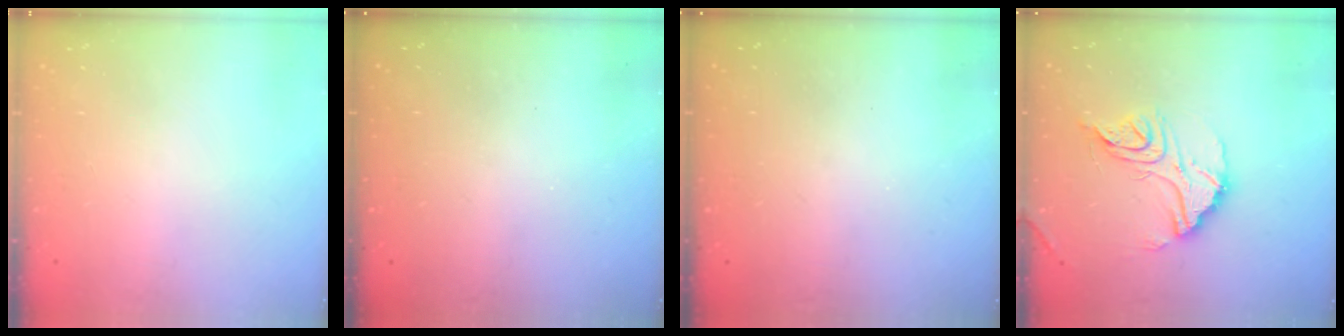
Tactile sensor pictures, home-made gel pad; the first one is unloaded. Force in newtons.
{"total": 3.2, "press": 3.2, "slide": 0.2}
{"total": 3.3, "press": 3.3, "slide": 0.1}
{"total": 15.7, "press": 15.6, "slide": 1.6}